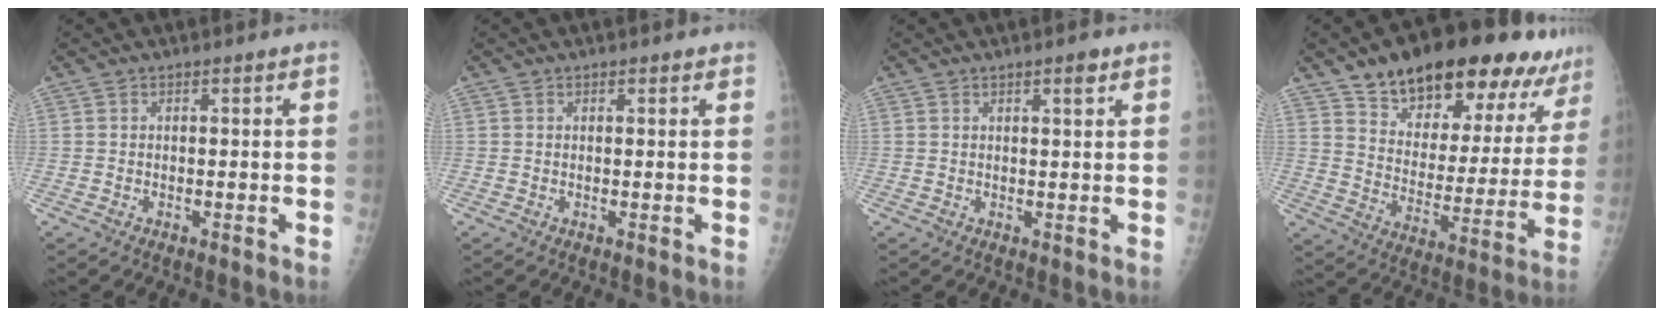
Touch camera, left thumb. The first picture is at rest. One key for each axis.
{"total": 0.7, "fx": 0.5, "fy": 0.4, "fz": 0.2, "tx": 0.000, "ty": -0.004, "tz": 0.004}
{"total": 2.2, "fx": 1.4, "fy": 0.5, "fz": 1.6, "tx": -0.021, "ty": -0.006, "tz": 0.019}
{"total": 24.6, "fx": 18.0, "fy": 10.6, "fz": 13.0, "tx": -0.153, "ty": -0.066, "tz": 0.264}